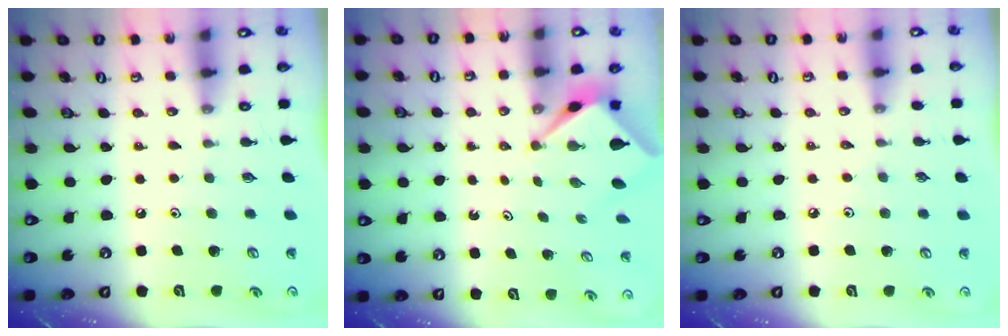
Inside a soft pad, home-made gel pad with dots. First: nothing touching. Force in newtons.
{"total": 2.7, "press": 2.7, "slide": 0.1}
{"total": 2.2, "press": 2.1, "slide": 0.5}